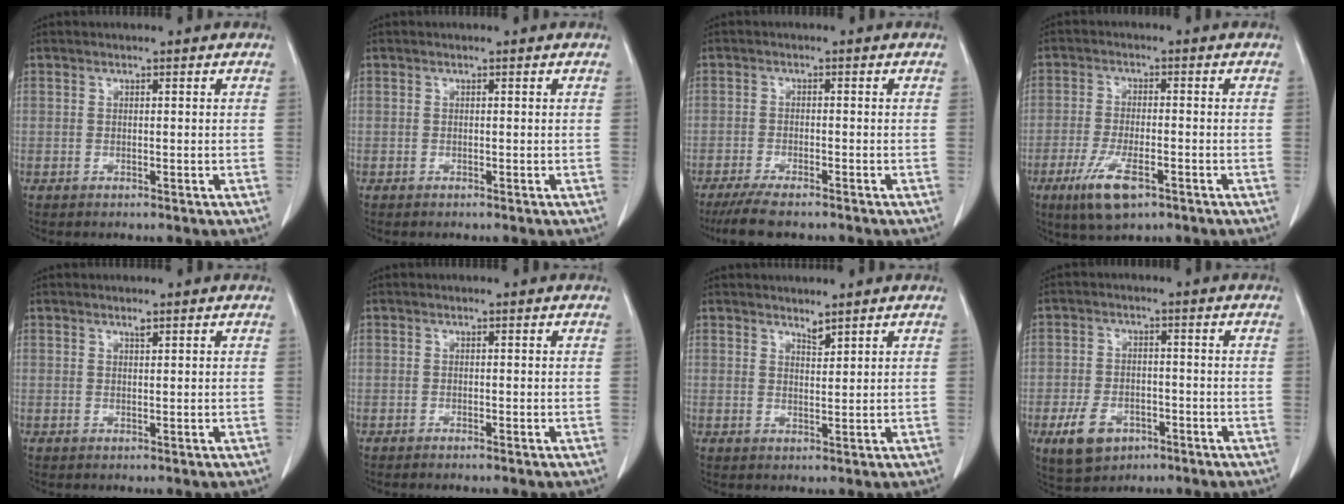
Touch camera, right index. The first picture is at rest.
{"total": 0.0}
{"total": 6.1, "force": [-5.0, 0.9, 3.3], "torque": [-0.058, -0.015, -0.085]}
{"total": 7.7, "force": [-4.2, 2.1, 6.1], "torque": [-0.122, -0.015, -0.070]}
{"total": 0.6, "force": [0.5, 0.1, 0.4], "torque": [-0.011, -0.002, 0.009]}
{"total": 0.6, "force": [-0.6, -0.1, 0.2], "torque": [-0.008, -0.001, -0.010]}
{"total": 1.5, "force": [1.4, 0.1, 0.4], "torque": [-0.010, -0.008, 0.028]}
{"total": 6.9, "force": [-3.6, 4.5, 3.9], "torque": [-0.080, 0.001, -0.053]}